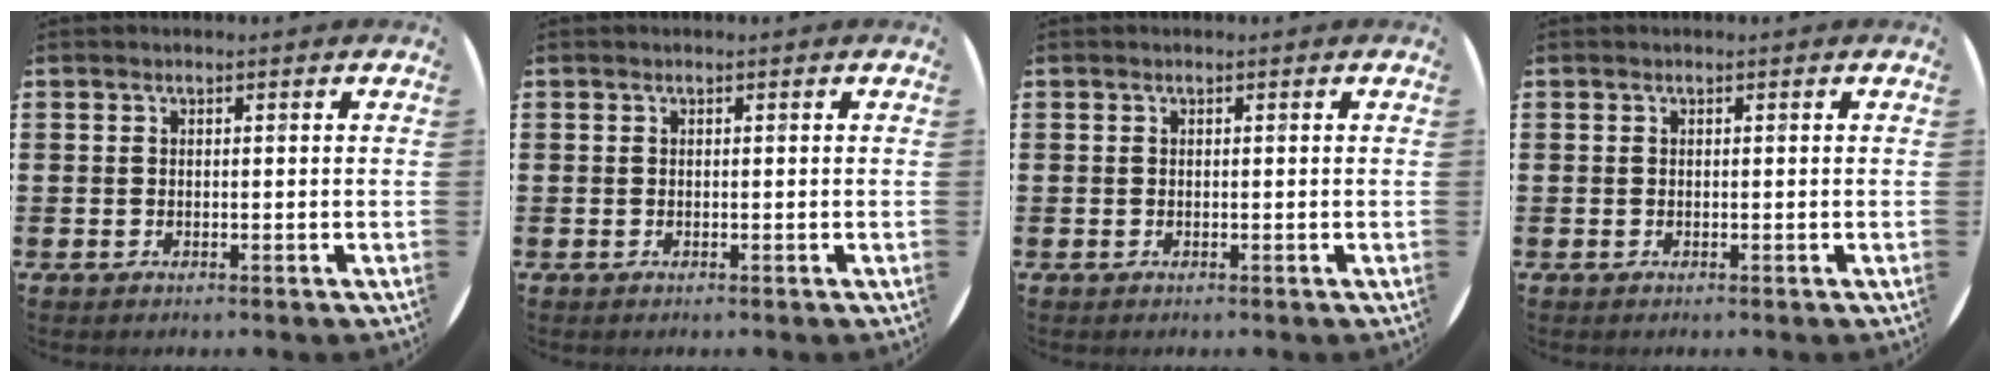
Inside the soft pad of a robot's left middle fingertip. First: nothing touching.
{"total": 0.0}
{"total": 0.0}
{"total": 0.0}